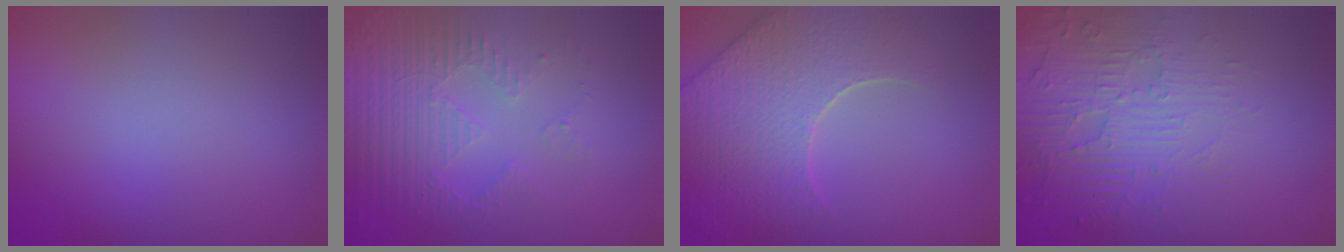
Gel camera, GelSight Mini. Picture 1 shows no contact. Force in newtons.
{"total": 5.4, "press": 3.6, "slide": 4.0}
{"total": 9.0, "press": 6.3, "slide": 6.4}
{"total": 5.5, "press": 3.7, "slide": 4.1}